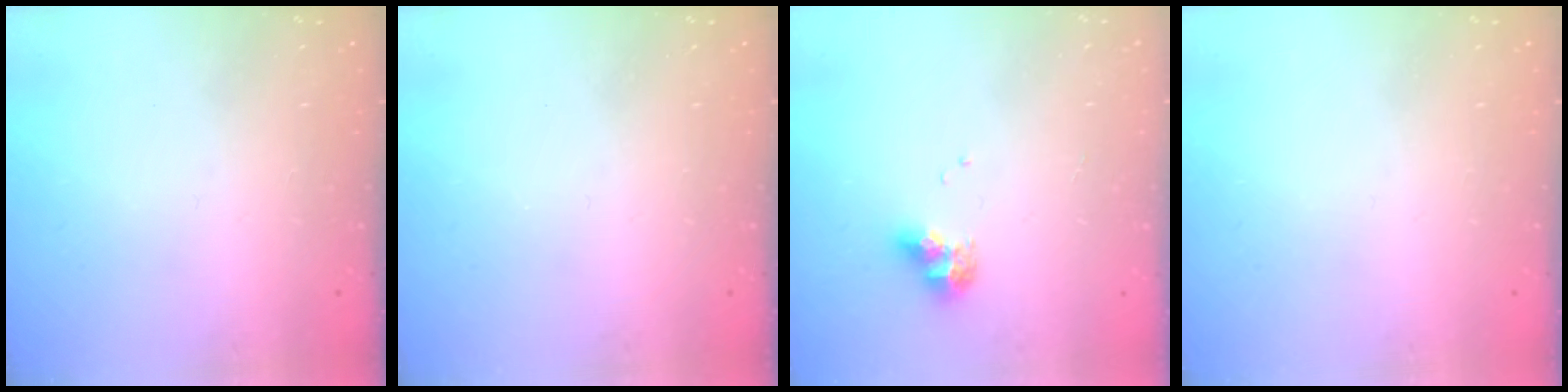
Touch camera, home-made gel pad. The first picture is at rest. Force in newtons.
{"total": 0.0}
{"total": 7.7, "press": 7.7, "slide": 0.6}
{"total": 0.0}